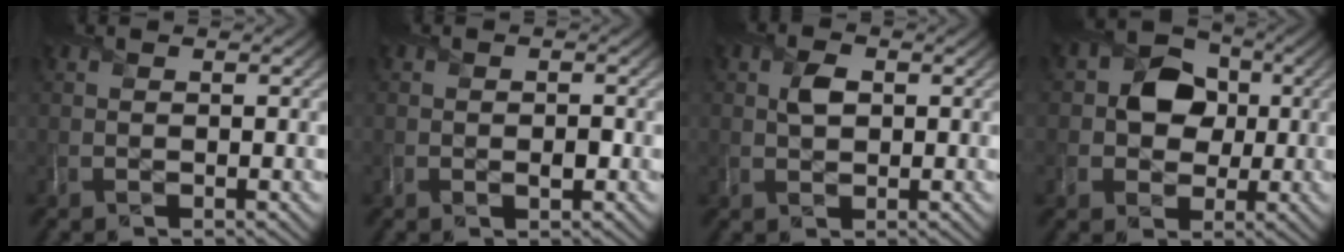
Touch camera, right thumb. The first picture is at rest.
{"total": 1.5, "force": [-0.5, 1.0, 1.0], "torque": [-0.011, -0.002, -0.011]}
{"total": 2.5, "force": [0.4, 1.7, 1.8], "torque": [-0.040, 0.002, 0.004]}
{"total": 7.5, "force": [0.5, 6.3, 4.1], "torque": [-0.077, 0.006, -0.014]}